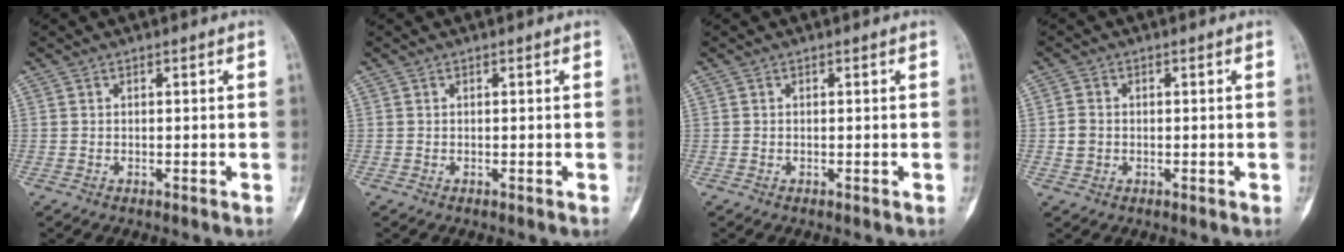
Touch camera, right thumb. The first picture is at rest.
{"total": 0.0}
{"total": 0.0}
{"total": 2.7, "force": [-0.2, 2.4, 1.4], "torque": [-0.023, 0.006, -0.004]}